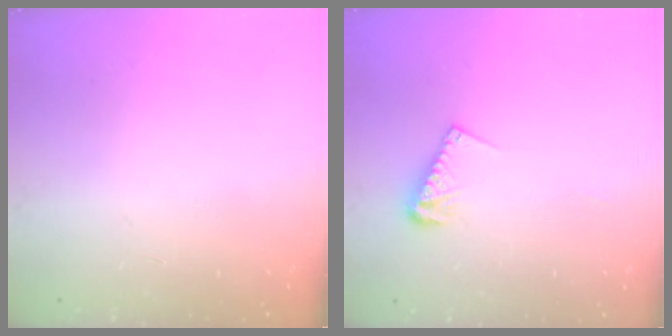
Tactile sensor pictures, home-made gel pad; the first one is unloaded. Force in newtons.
{"total": 6.9, "press": 6.9, "slide": 0.6}